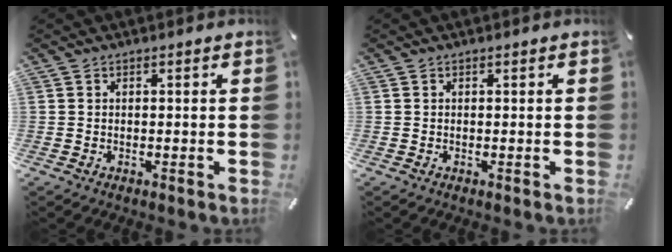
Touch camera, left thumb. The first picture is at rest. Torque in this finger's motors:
{"motor_torque": [-0.13, -0.03, -0.01, 0.01, -0.06]}